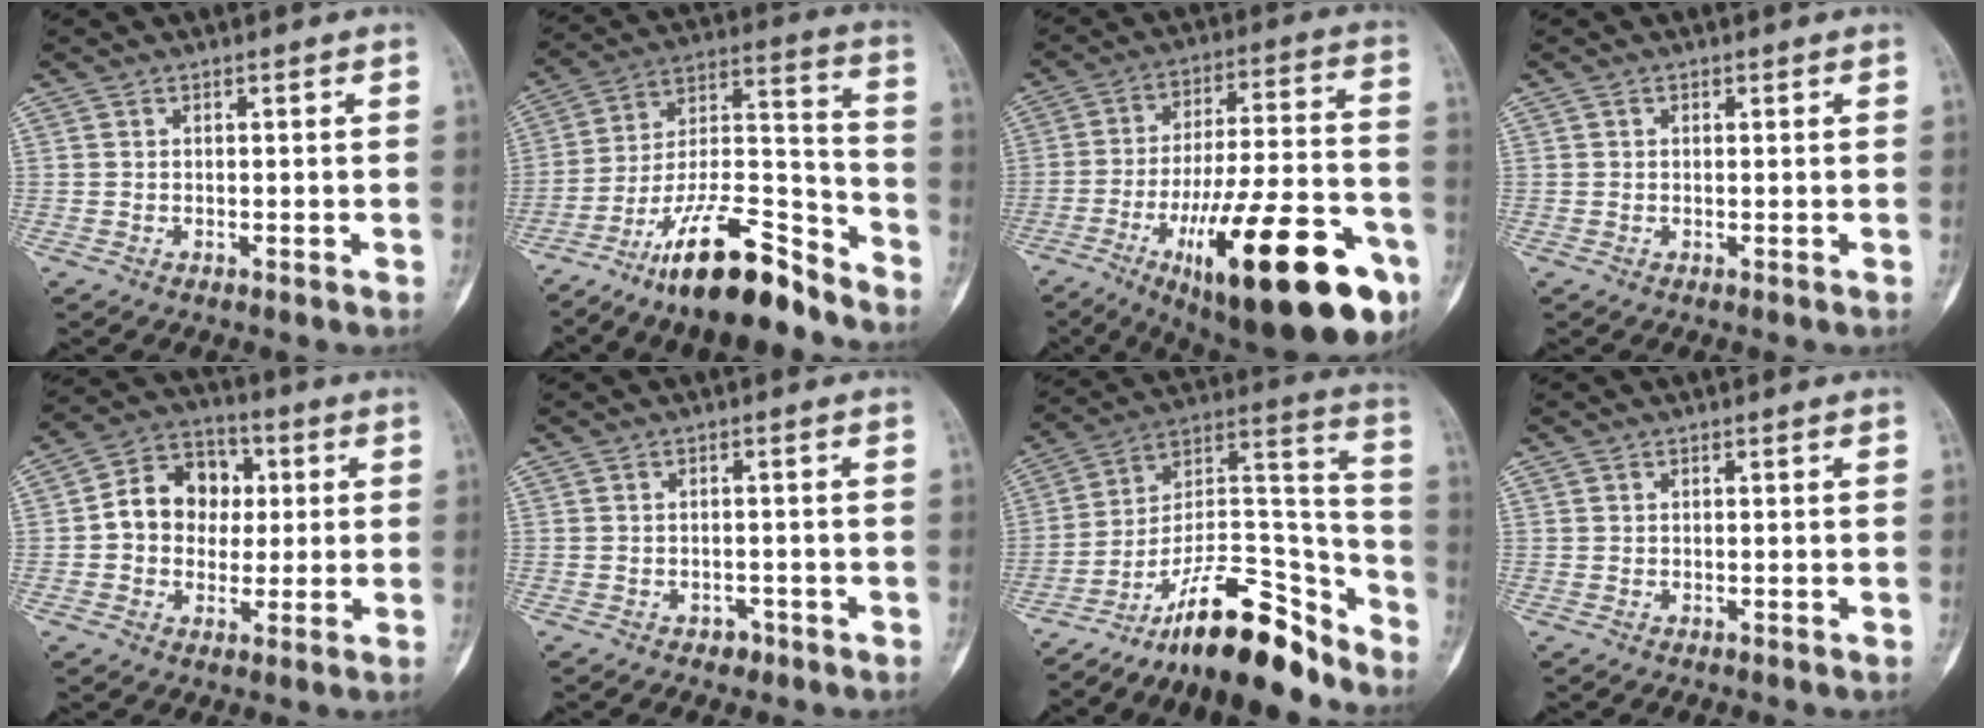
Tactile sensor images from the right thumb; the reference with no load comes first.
{"total": 20.2, "force": [-14.8, 5.9, 12.4], "torque": [-0.205, 0.102, -0.255]}
{"total": 30.0, "force": [-13.5, 8.8, 25.4], "torque": [-0.347, 0.054, -0.196]}
{"total": 0.0}
{"total": 11.4, "force": [0.9, 9.5, 6.3], "torque": [-0.060, 0.021, 0.006]}
{"total": 1.9, "force": [-1.2, 1.2, 0.6], "torque": [-0.001, 0.007, -0.014]}
{"total": 21.5, "force": [-16.8, 6.8, 11.6], "torque": [-0.147, 0.136, -0.282]}
{"total": 0.0}